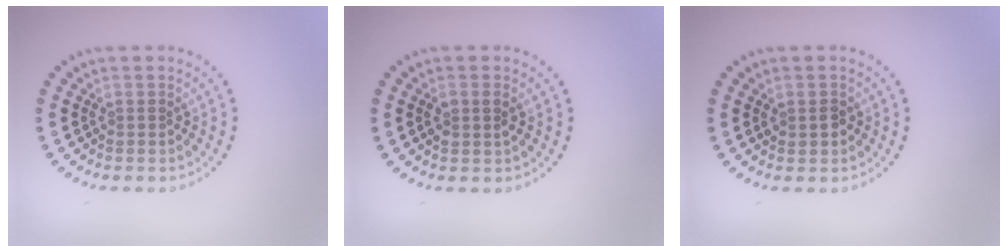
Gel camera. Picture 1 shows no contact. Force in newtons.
{"total": 1.4, "press": 1.4, "slide": 0.5}
{"total": 1.3, "press": 1.3, "slide": 0.2}